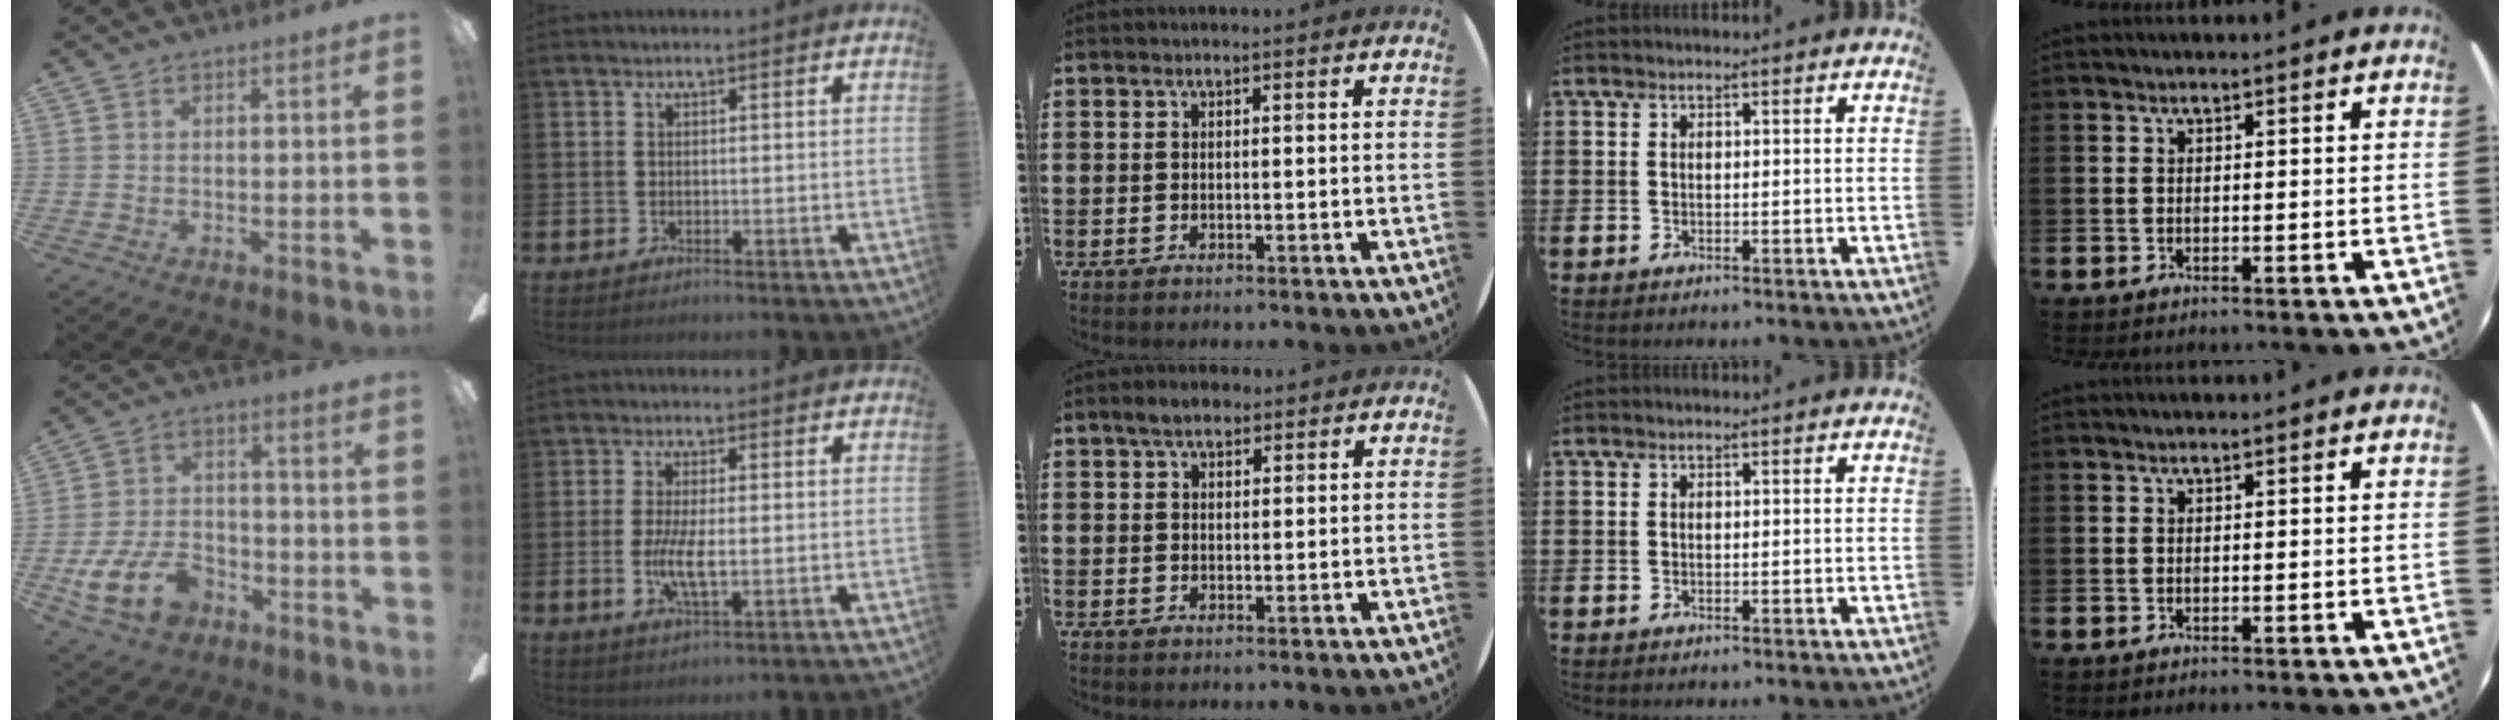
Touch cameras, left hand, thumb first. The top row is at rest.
{"thumb": {"total": 14.7, "force": [-7.5, 9.0, 9.0], "torque": [-0.191, 0.046, -0.133]}, "index": {"total": 5.0, "force": [-0.3, 1.8, 4.7], "torque": [-0.082, -0.002, -0.009]}, "middle": {"total": 2.9, "force": [2.3, 1.4, 1.1], "torque": [-0.007, 0.003, 0.039]}}